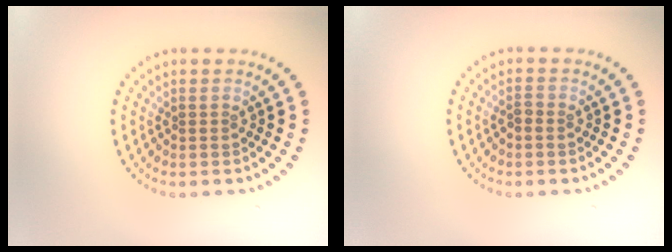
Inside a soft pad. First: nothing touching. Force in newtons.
{"total": 0.8, "press": 0.8, "slide": 0.2}